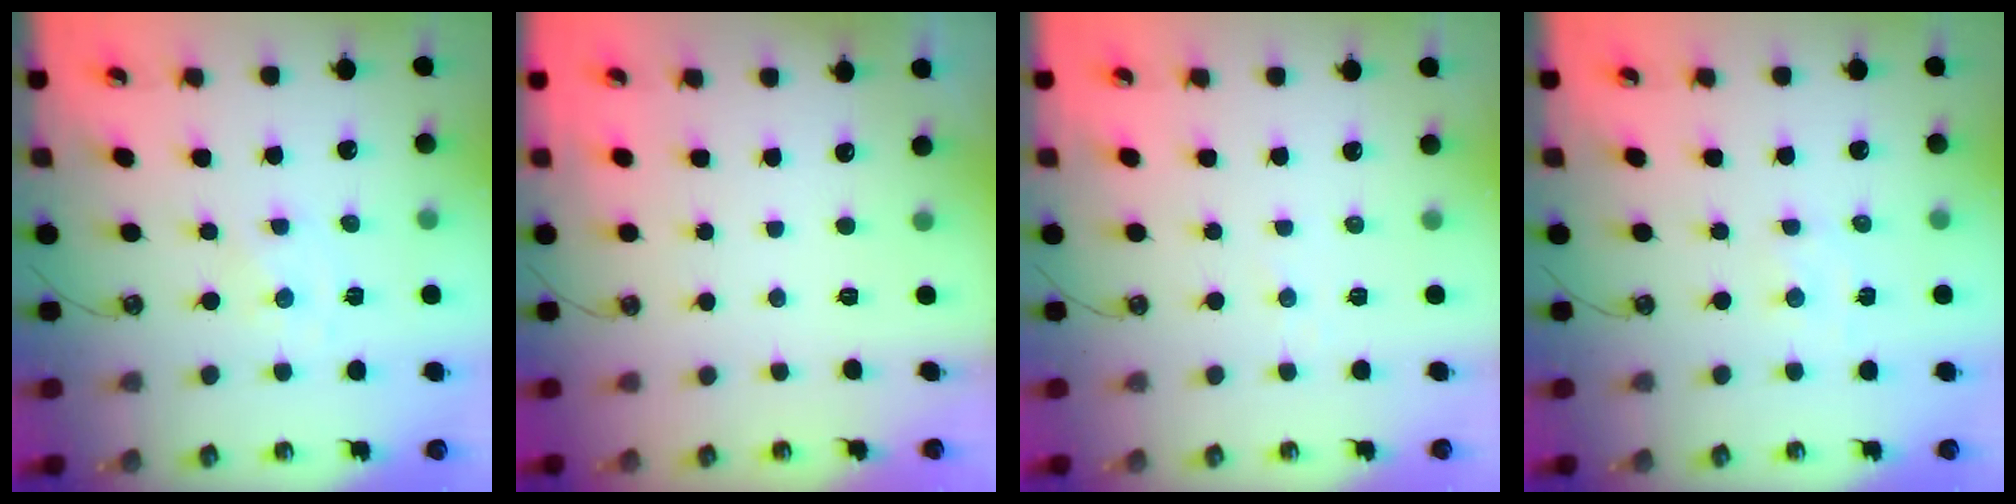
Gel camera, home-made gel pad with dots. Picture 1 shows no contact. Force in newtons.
{"total": 0.0}
{"total": 1.8, "press": 1.7, "slide": 0.2}
{"total": 2.0, "press": 1.9, "slide": 0.3}